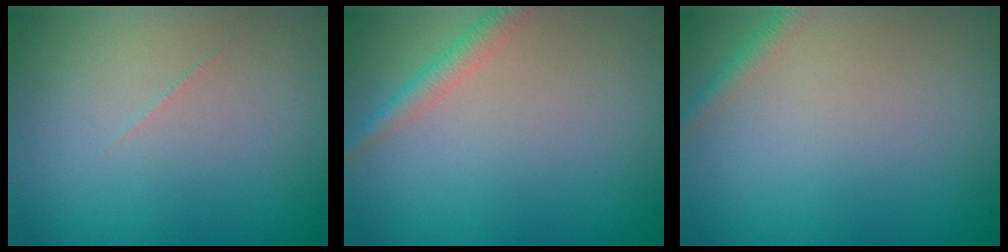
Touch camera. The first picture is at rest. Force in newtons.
{"total": 2.0, "press": 2.0, "slide": 0.1}
{"total": 1.3, "press": 1.3, "slide": 0.1}